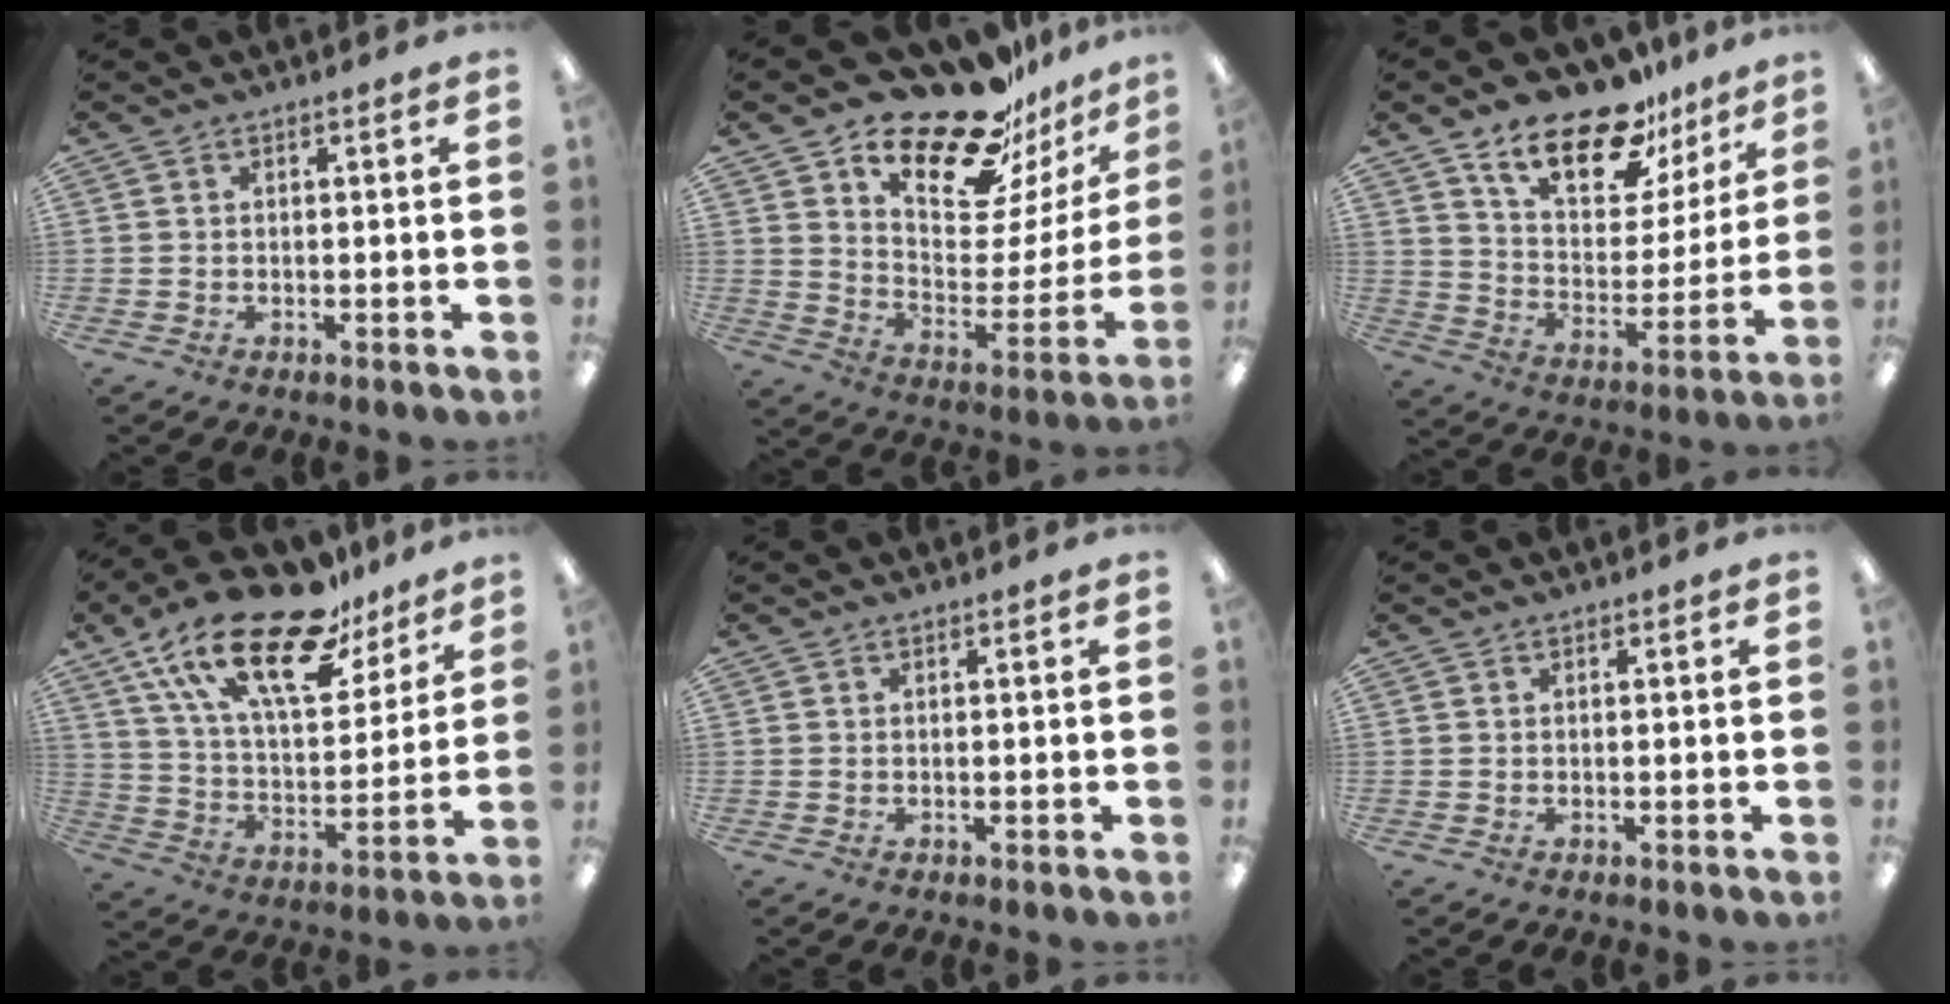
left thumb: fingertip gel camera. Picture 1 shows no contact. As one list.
[{"total": 22.4, "force": [18.9, 7.8, 9.1], "torque": [-0.139, -0.144, 0.322]}, {"total": 18.8, "force": [13.6, 8.5, 9.9], "torque": [-0.163, -0.081, 0.238]}, {"total": 24.2, "force": [16.0, 9.9, 15.1], "torque": [-0.273, -0.092, 0.275]}, {"total": 0.0}, {"total": 0.0}]